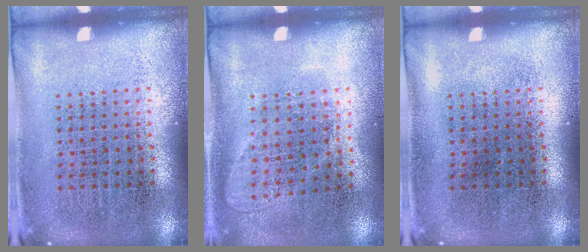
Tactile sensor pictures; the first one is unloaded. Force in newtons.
{"total": 1.0, "press": 0.8, "slide": 0.5}
{"total": 0.0}